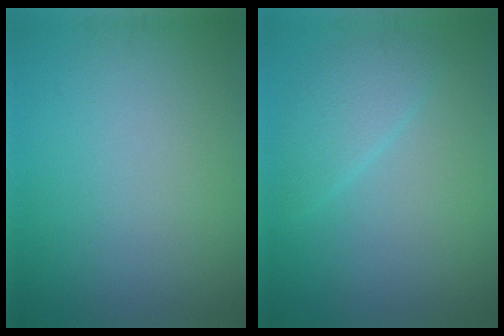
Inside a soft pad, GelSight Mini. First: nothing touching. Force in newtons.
{"total": 2.3, "press": 2.3, "slide": 0.3}